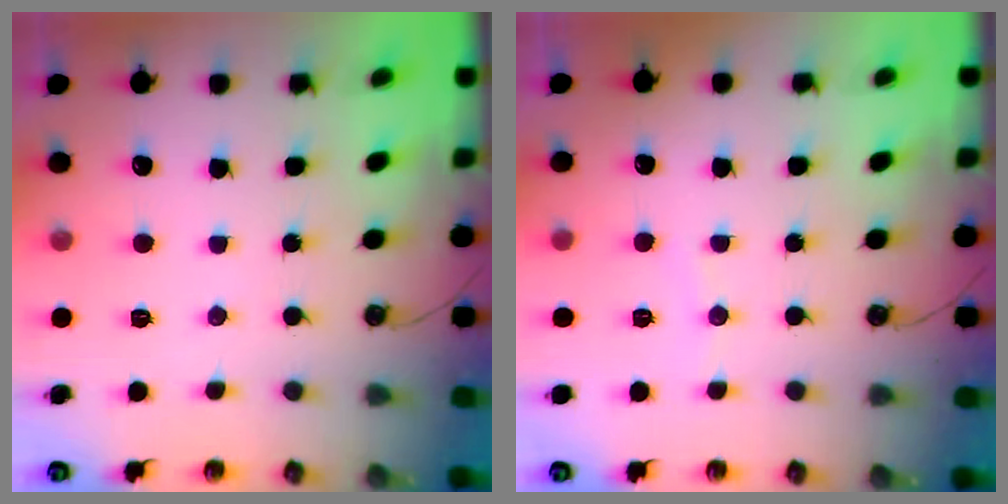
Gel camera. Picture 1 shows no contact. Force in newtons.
{"total": 2.2, "press": 2.2, "slide": 0.2}